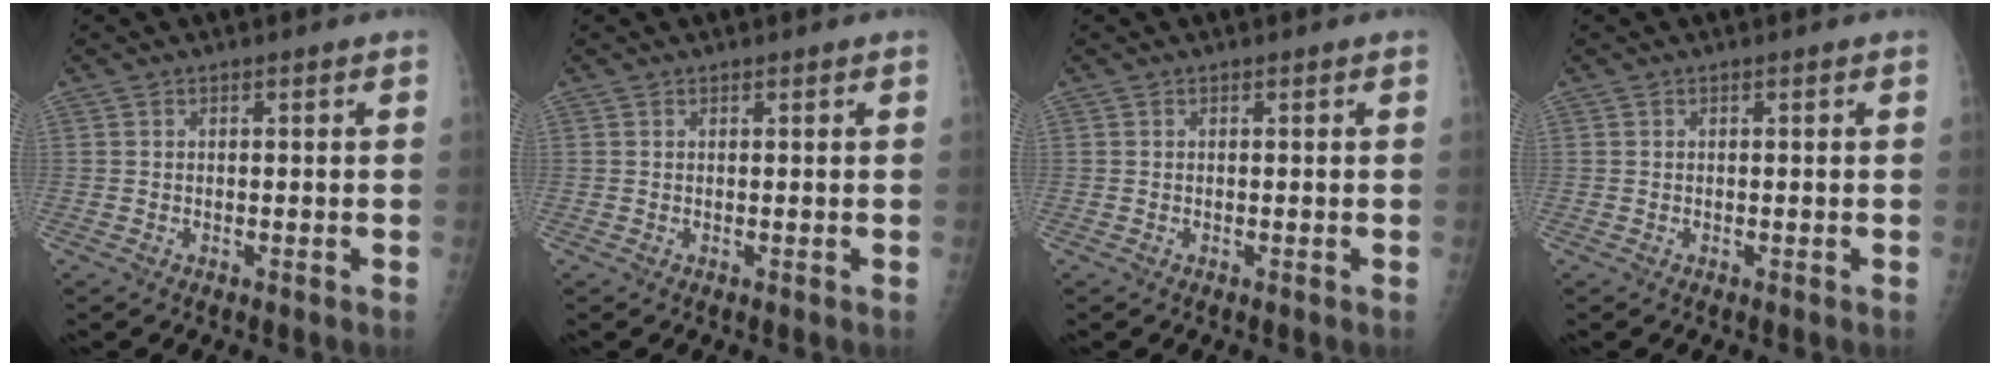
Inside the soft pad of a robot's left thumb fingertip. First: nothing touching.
{"total": 0.0}
{"total": 0.0}
{"total": 0.0}